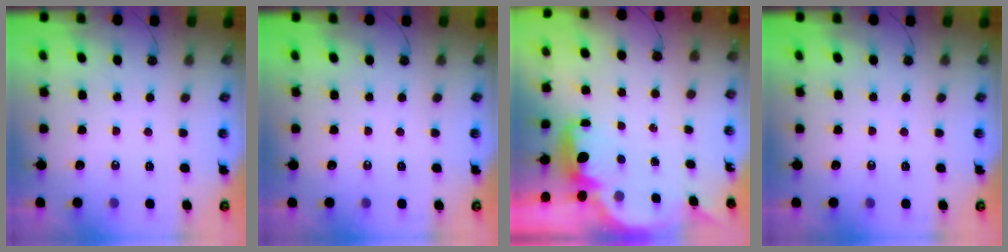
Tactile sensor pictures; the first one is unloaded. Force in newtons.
{"total": 0.0}
{"total": 2.2, "press": 2.1, "slide": 0.6}
{"total": 0.0}